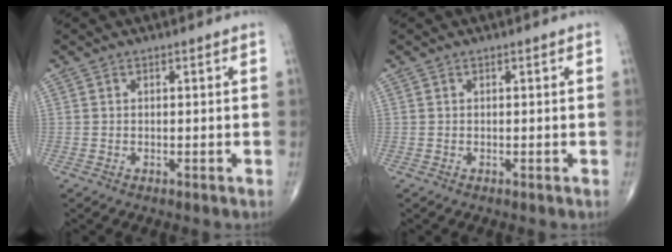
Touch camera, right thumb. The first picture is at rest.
{"total": 0.0}